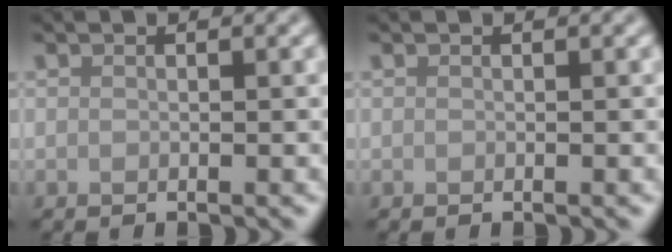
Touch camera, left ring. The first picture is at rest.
{"total": 0.0}